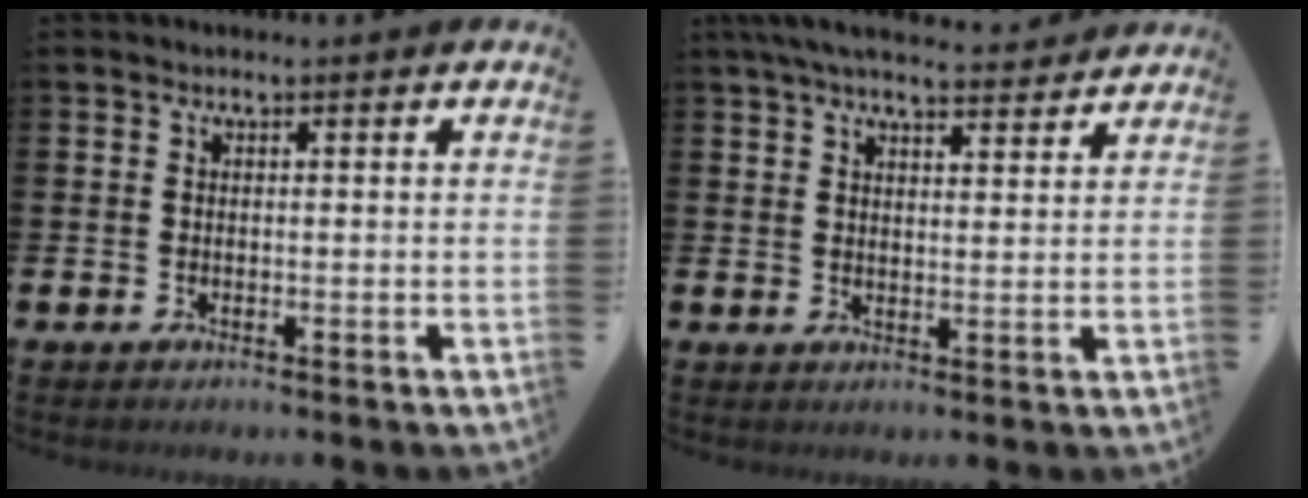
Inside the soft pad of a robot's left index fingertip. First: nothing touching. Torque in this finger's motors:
{"motor_torque": [0.84, -0.72, 0.72, 0.21]}